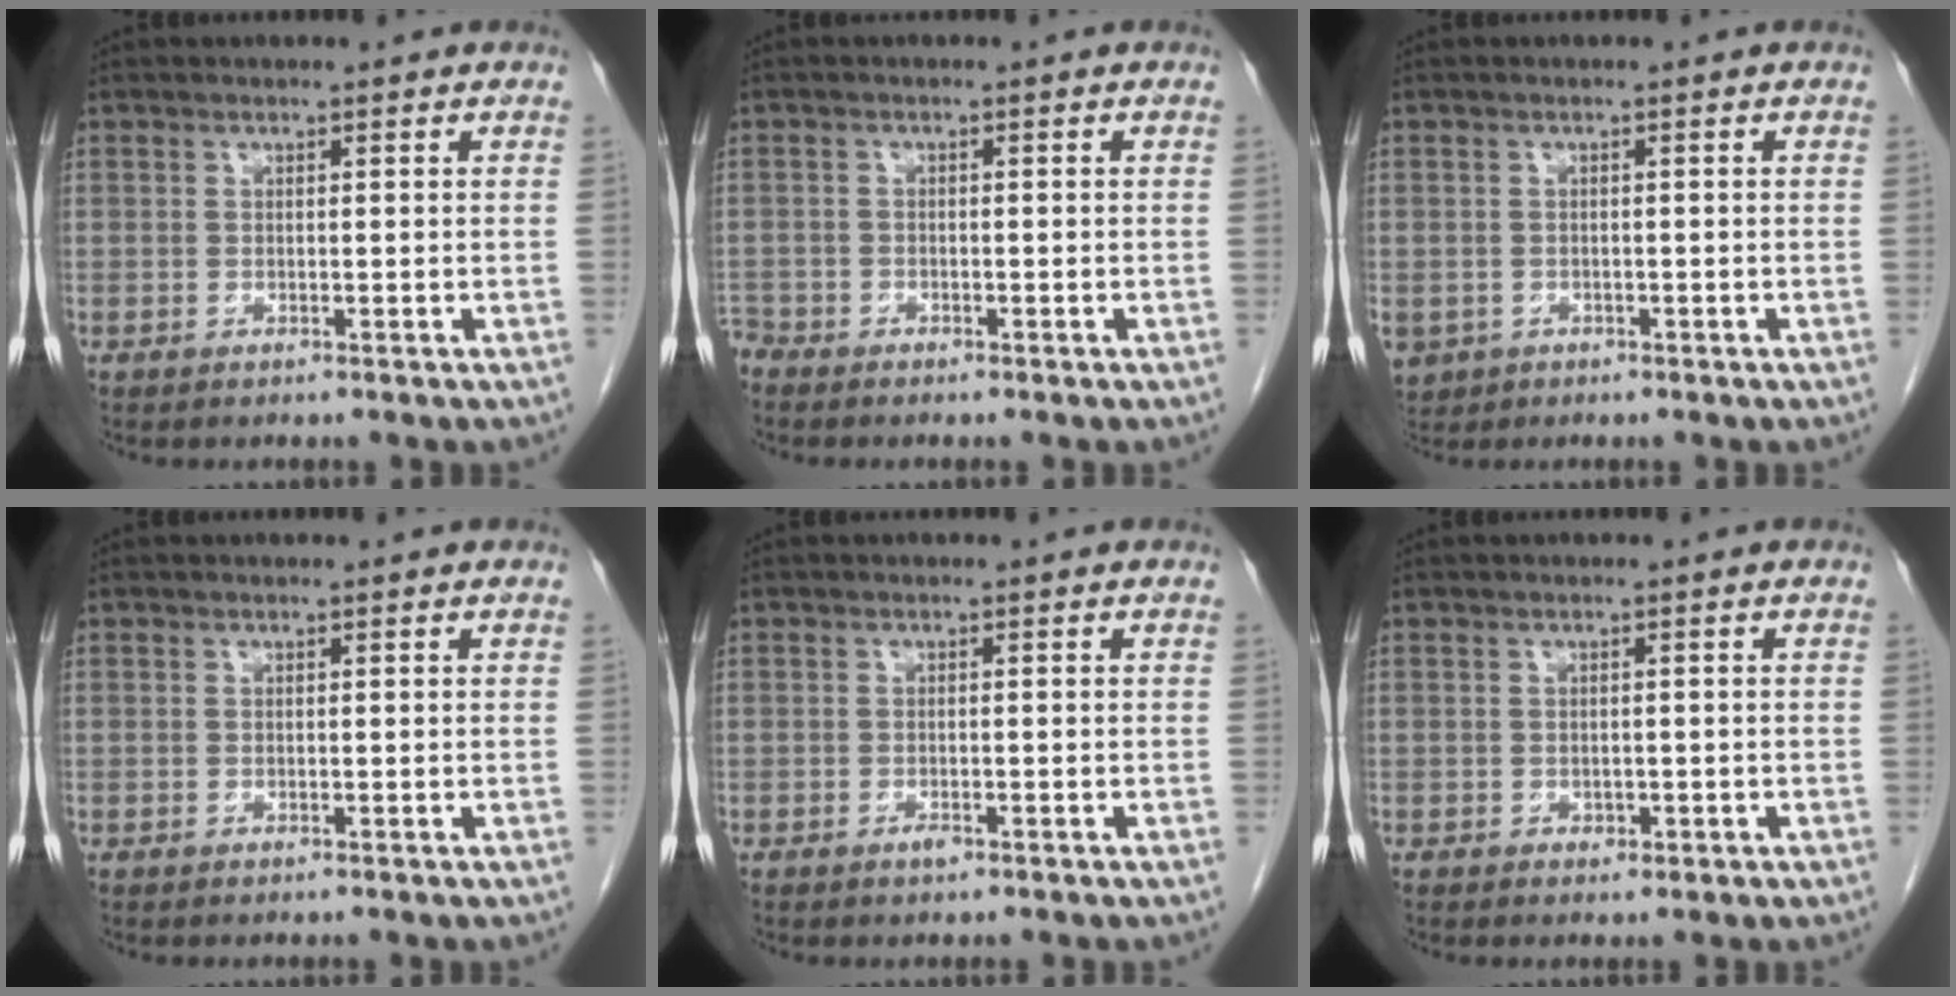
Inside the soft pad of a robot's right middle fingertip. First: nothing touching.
{"total": 2.1, "force": [-1.9, 0.8, 0.1], "torque": [-0.004, -0.002, -0.037]}
{"total": 4.7, "force": [-2.1, 4.0, 1.3], "torque": [-0.033, -0.002, -0.028]}
{"total": 0.0}
{"total": 1.0, "force": [-0.6, 0.3, 0.7], "torque": [-0.012, 0.000, -0.009]}
{"total": 1.1, "force": [-0.4, 0.8, 0.6], "torque": [-0.011, 0.000, 0.000]}